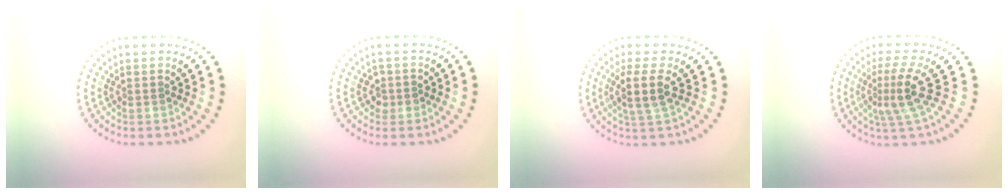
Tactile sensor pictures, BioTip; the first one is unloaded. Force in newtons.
{"total": 1.2, "press": 1.1, "slide": 0.4}
{"total": 2.7, "press": 2.3, "slide": 1.5}
{"total": 3.8, "press": 2.6, "slide": 2.7}